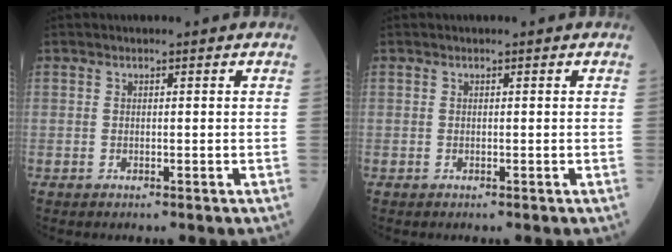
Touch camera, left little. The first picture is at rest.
{"total": 0.0}